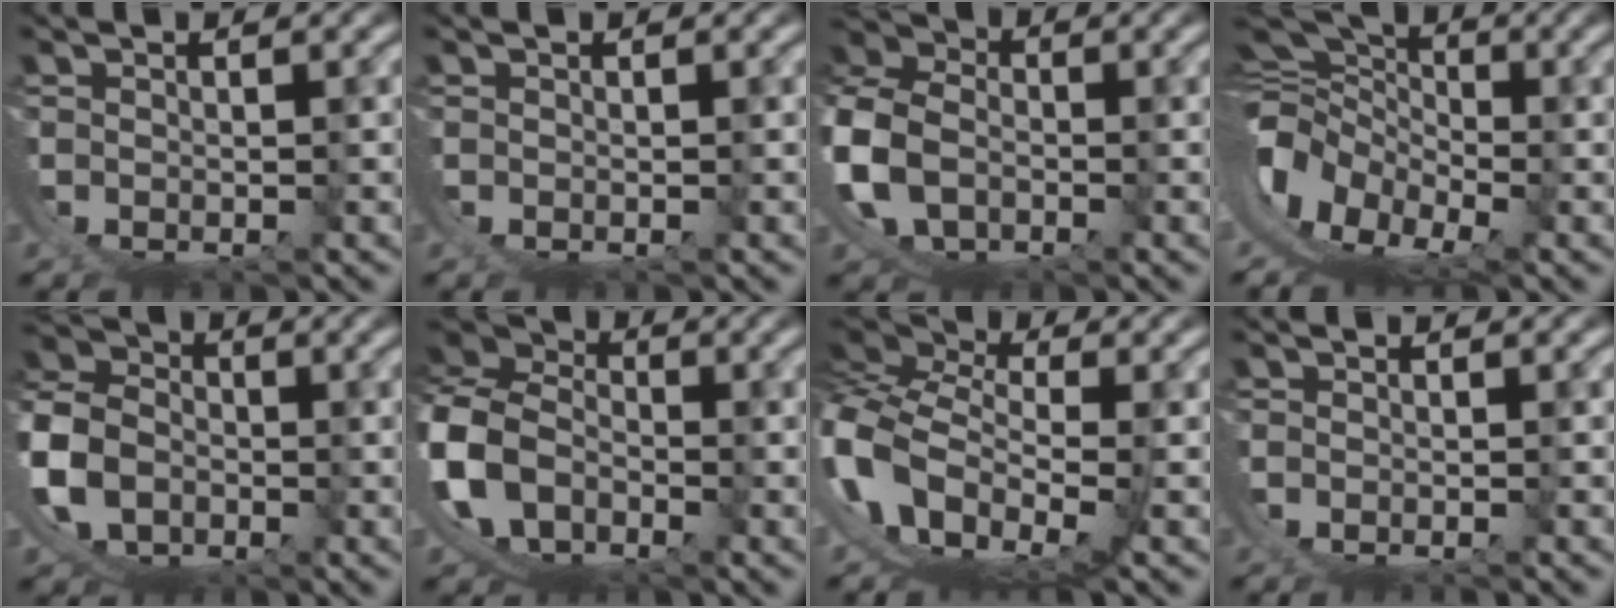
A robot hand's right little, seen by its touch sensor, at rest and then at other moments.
{"total": 0.0}
{"total": 8.6, "force": [0.8, 6.9, 5.1], "torque": [-0.133, -0.018, 0.011]}
{"total": 14.6, "force": [-0.1, 11.9, 8.5], "torque": [-0.203, -0.028, -0.011]}
{"total": 9.3, "force": [0.1, 7.8, 5.0], "torque": [-0.126, -0.029, 0.002]}
{"total": 14.2, "force": [0.2, 12.5, 6.8], "torque": [-0.196, -0.031, -0.006]}
{"total": 12.2, "force": [-0.2, 8.9, 8.3], "torque": [-0.201, -0.039, -0.005]}
{"total": 1.4, "force": [-1.2, 0.6, 0.3], "torque": [-0.004, -0.001, -0.019]}